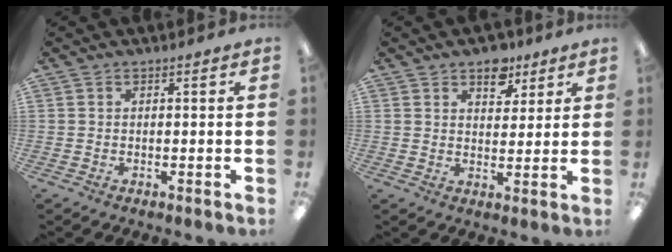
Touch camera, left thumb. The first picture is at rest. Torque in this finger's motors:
{"motor_torque": [0.71, 0.49, 0.78, -0.12, 0.14]}